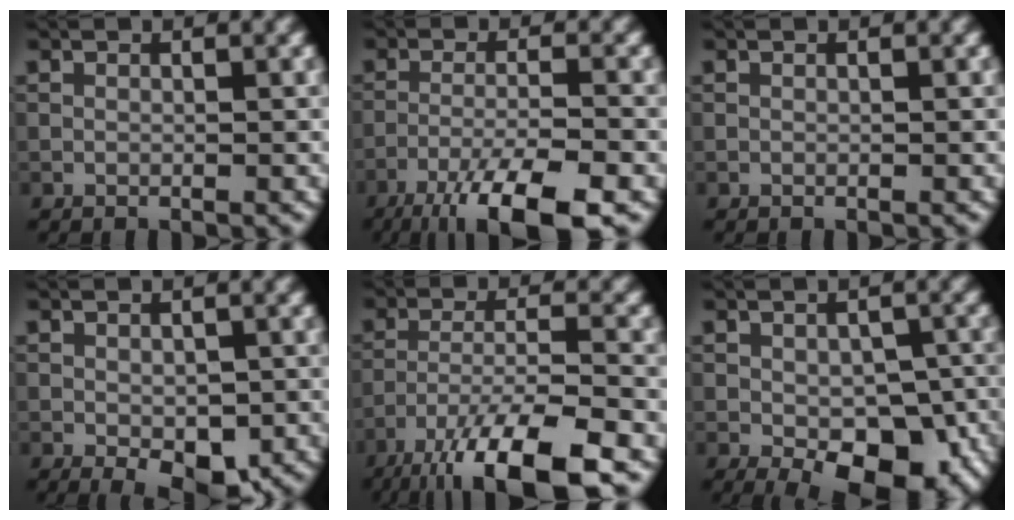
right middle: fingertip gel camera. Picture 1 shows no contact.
{"total": 8.6, "force": [-5.6, 1.7, 6.2], "torque": [-0.100, -0.003, -0.100]}
{"total": 0.0}
{"total": 4.5, "force": [-1.7, 2.2, 3.6], "torque": [-0.051, -0.009, -0.022]}
{"total": 11.3, "force": [-7.6, 2.9, 7.9], "torque": [-0.147, -0.011, -0.135]}
{"total": 8.9, "force": [-3.6, 4.7, 6.7], "torque": [-0.097, -0.019, -0.040]}